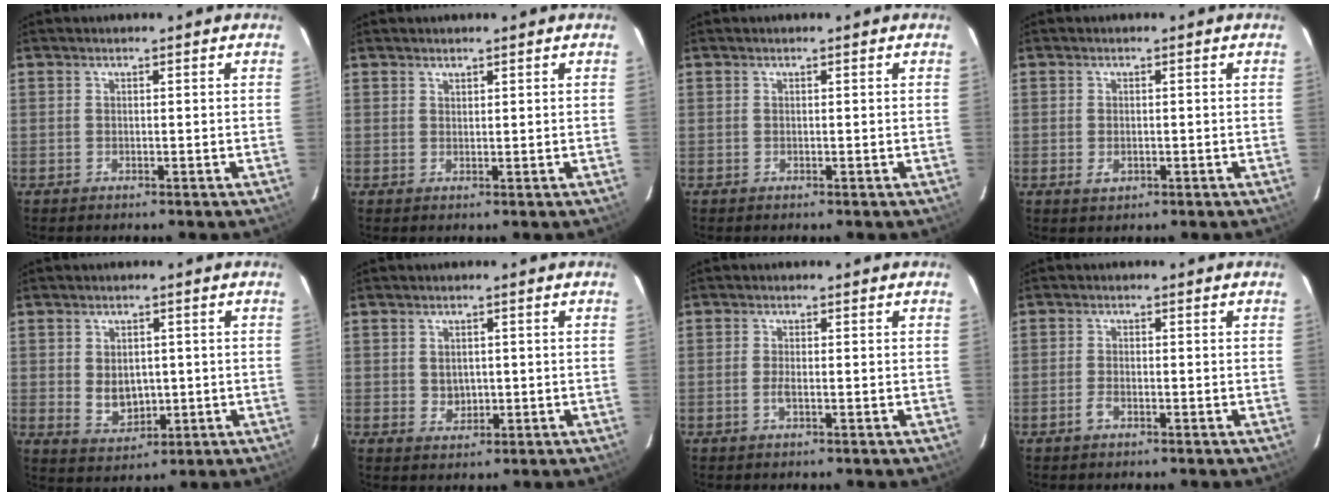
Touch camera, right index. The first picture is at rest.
{"total": 0.8, "force": [0.8, 0.3, 0.1], "torque": [-0.002, 0.002, 0.015]}
{"total": 0.0}
{"total": 2.0, "force": [-0.4, 1.4, 1.3], "torque": [-0.023, -0.002, -0.005]}
{"total": 6.0, "force": [-0.1, 4.6, 3.9], "torque": [-0.068, -0.006, 0.015]}
{"total": 2.9, "force": [0.1, 2.6, 1.3], "torque": [-0.019, 0.001, 0.008]}
{"total": 1.6, "force": [-0.5, 0.4, 1.5], "torque": [-0.033, -0.001, -0.010]}
{"total": 2.0, "force": [-1.1, 1.0, 1.3], "torque": [-0.031, 0.001, -0.022]}